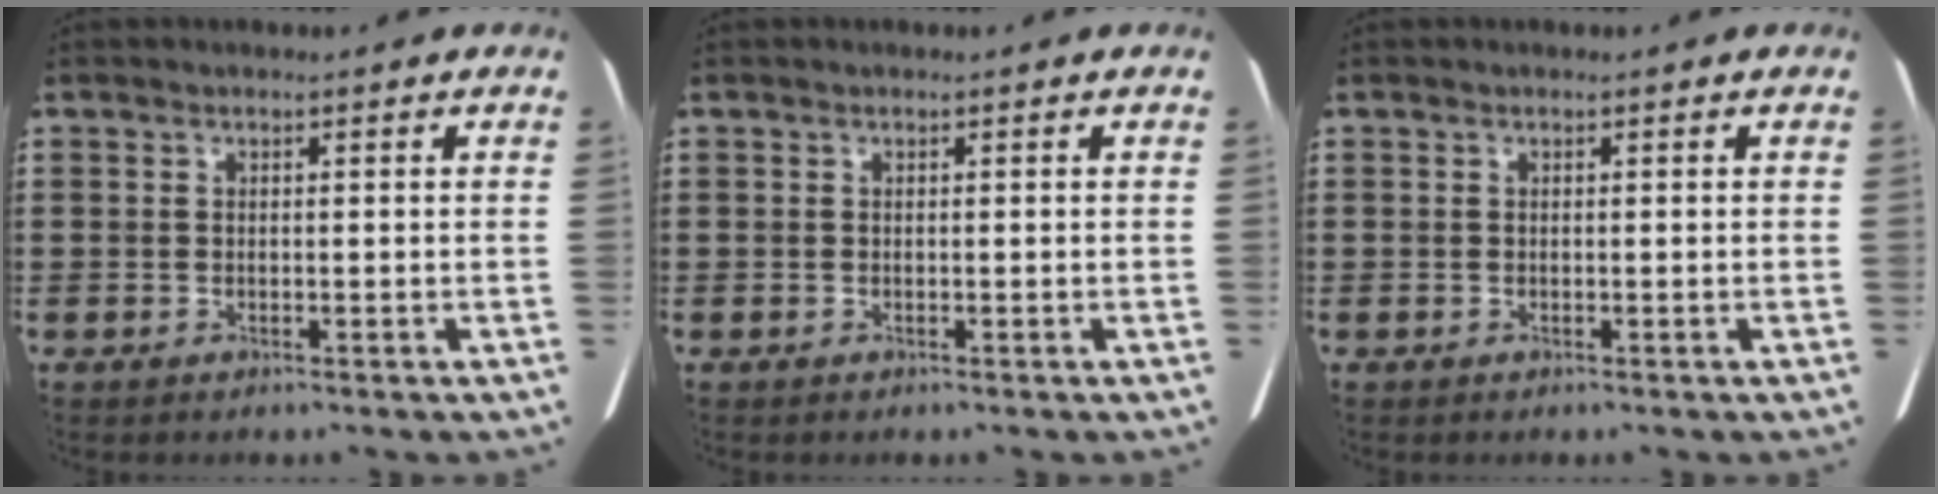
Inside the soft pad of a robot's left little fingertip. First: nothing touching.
{"total": 0.0}
{"total": 0.0}